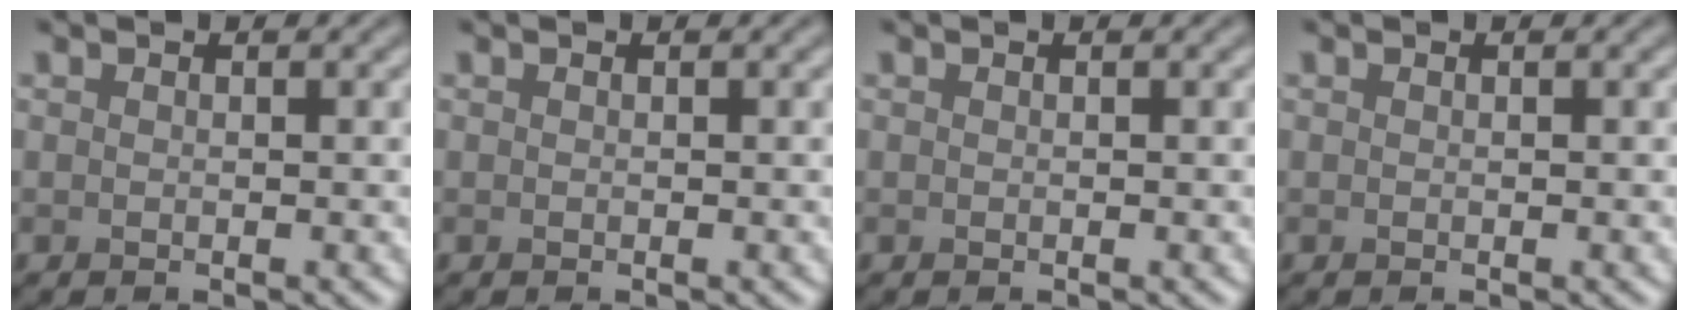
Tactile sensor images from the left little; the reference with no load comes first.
{"total": 0.0}
{"total": 0.0}
{"total": 0.0}